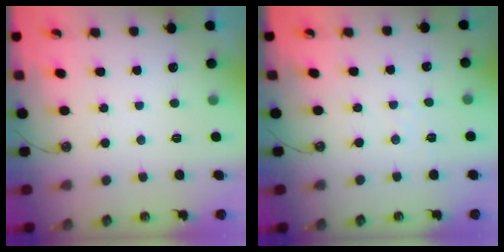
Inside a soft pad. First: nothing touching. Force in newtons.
{"total": 2.7, "press": 2.7, "slide": 0.4}